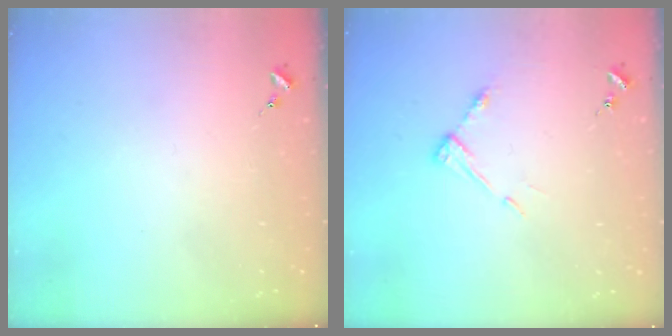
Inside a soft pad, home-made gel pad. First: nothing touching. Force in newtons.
{"total": 6.4, "press": 6.4, "slide": 0.4}